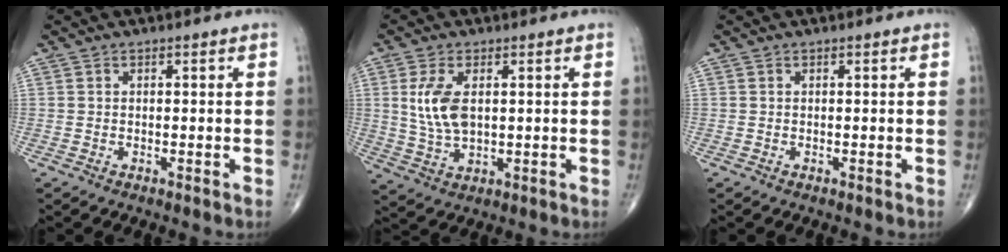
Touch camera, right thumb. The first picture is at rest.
{"total": 7.9, "force": [1.5, 4.2, 6.6], "torque": [-0.134, -0.006, 0.037]}
{"total": 0.0}